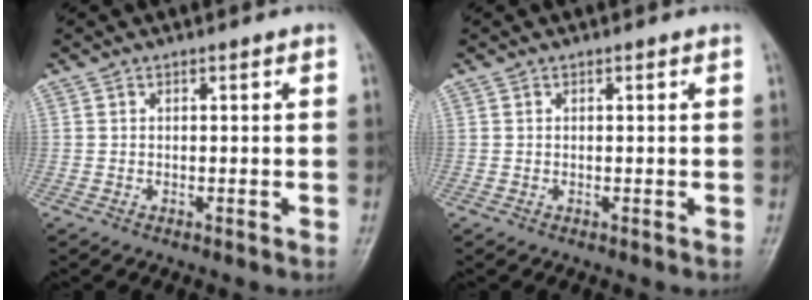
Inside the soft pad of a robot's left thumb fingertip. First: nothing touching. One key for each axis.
{"total": 0.0}